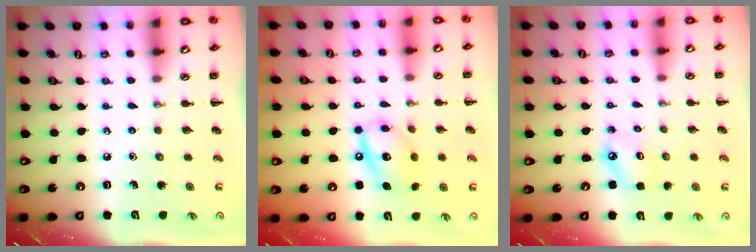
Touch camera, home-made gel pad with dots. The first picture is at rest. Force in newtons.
{"total": 12.8, "press": 12.6, "slide": 2.3}
{"total": 4.2, "press": 4.1, "slide": 0.5}